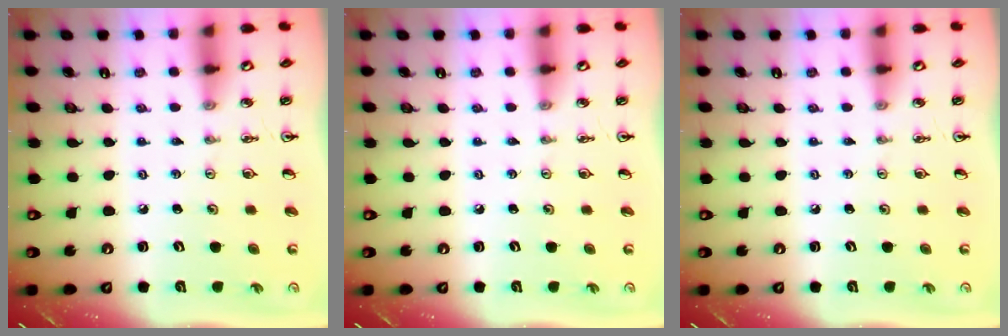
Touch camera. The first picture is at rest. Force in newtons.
{"total": 0.0}
{"total": 0.0}